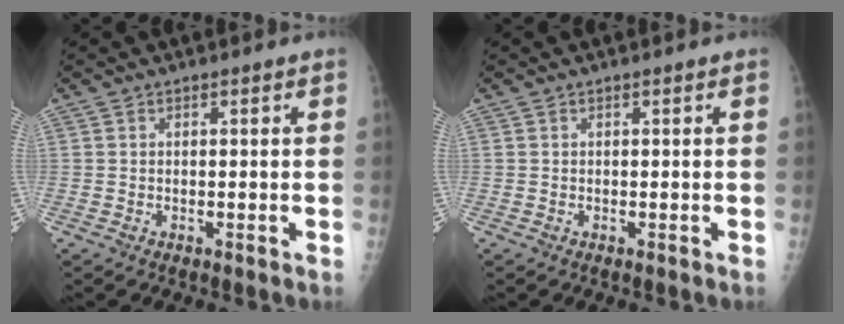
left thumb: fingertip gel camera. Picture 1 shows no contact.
{"total": 0.0}